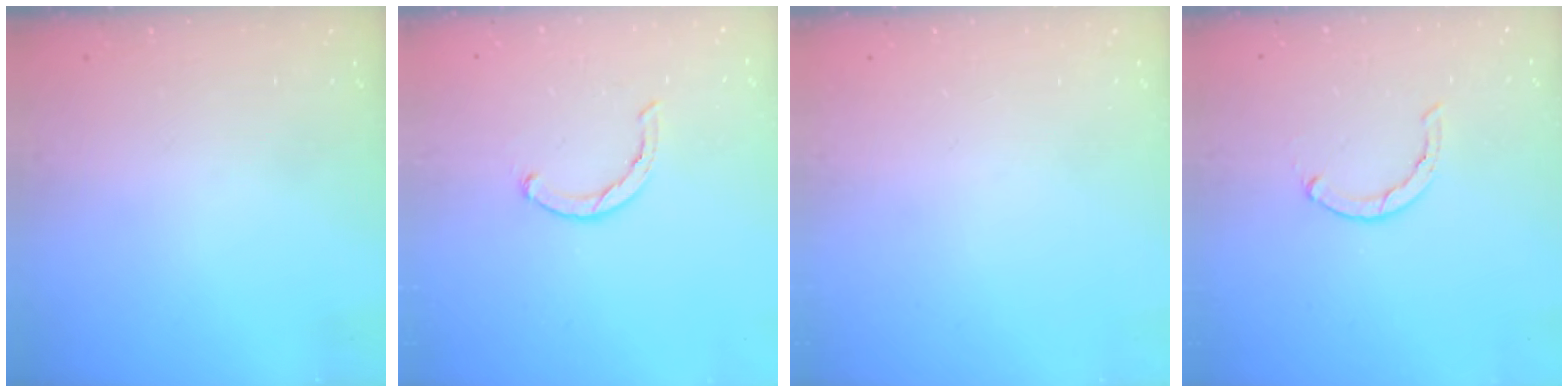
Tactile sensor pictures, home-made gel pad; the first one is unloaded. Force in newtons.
{"total": 2.3, "press": 2.2, "slide": 0.5}
{"total": 0.0}
{"total": 0.7, "press": 0.6, "slide": 0.2}